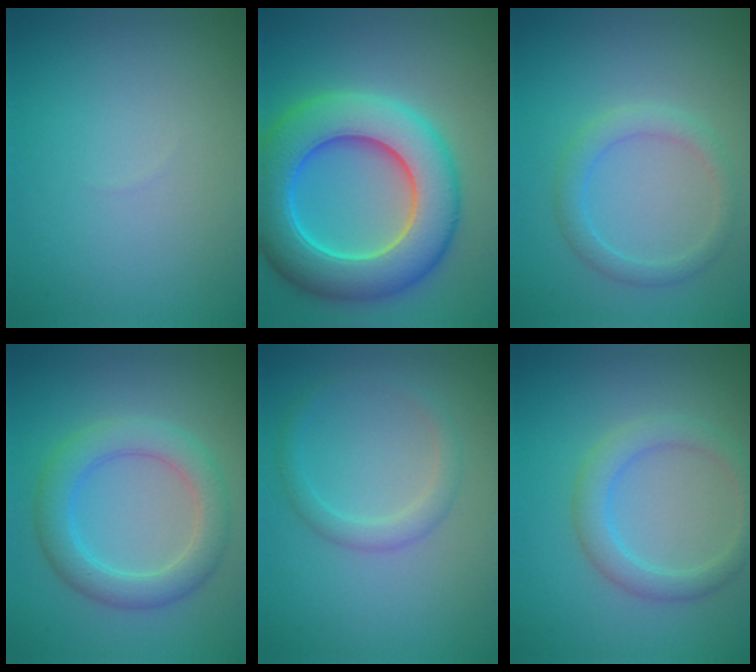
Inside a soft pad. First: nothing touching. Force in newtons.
{"total": 10.7, "press": 10.7, "slide": 0.4}
{"total": 2.3, "press": 2.2, "slide": 0.1}
{"total": 4.4, "press": 4.4, "slide": 0.1}
{"total": 1.8, "press": 1.8, "slide": 0.1}
{"total": 3.0, "press": 3.0, "slide": 0.0}